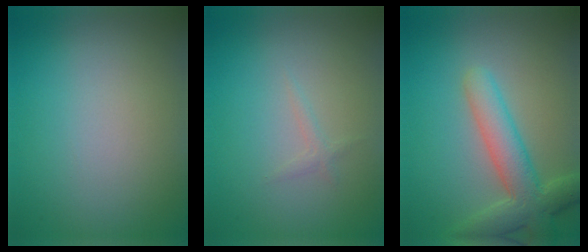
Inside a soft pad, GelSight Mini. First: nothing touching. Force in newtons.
{"total": 0.7, "press": 0.7, "slide": 0.0}
{"total": 5.4, "press": 5.4, "slide": 0.4}